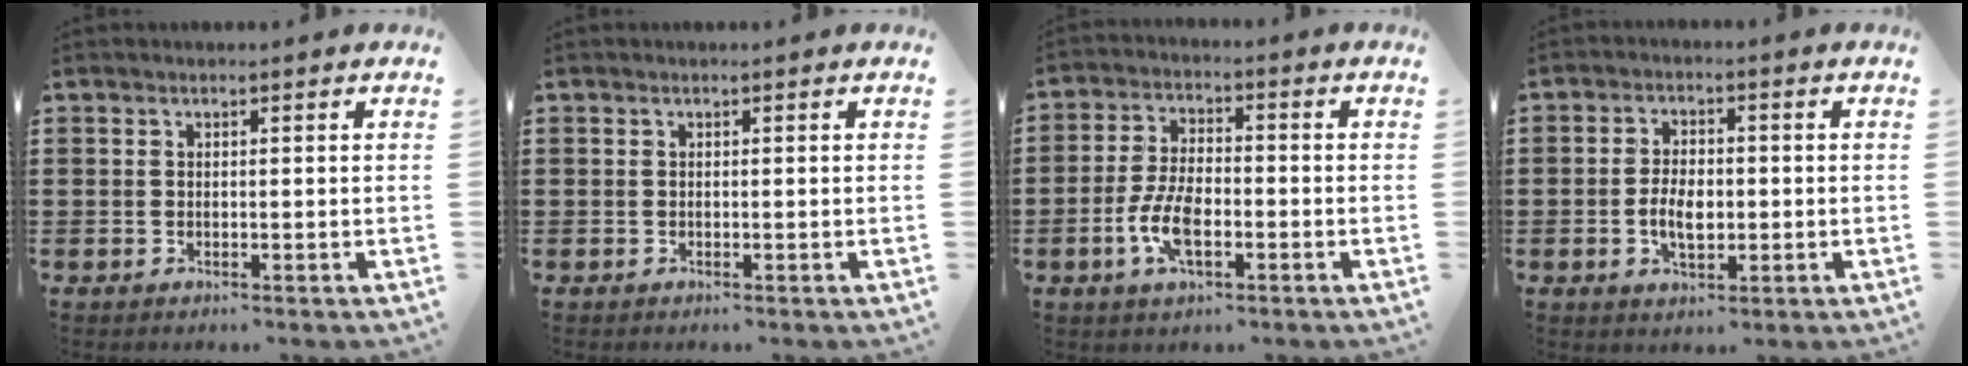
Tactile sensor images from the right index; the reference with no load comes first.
{"total": 0.0}
{"total": 7.2, "force": [-2.3, 3.5, 5.9], "torque": [-0.141, -0.002, -0.049]}
{"total": 4.9, "force": [-0.8, 2.6, 4.0], "torque": [-0.081, -0.002, -0.020]}